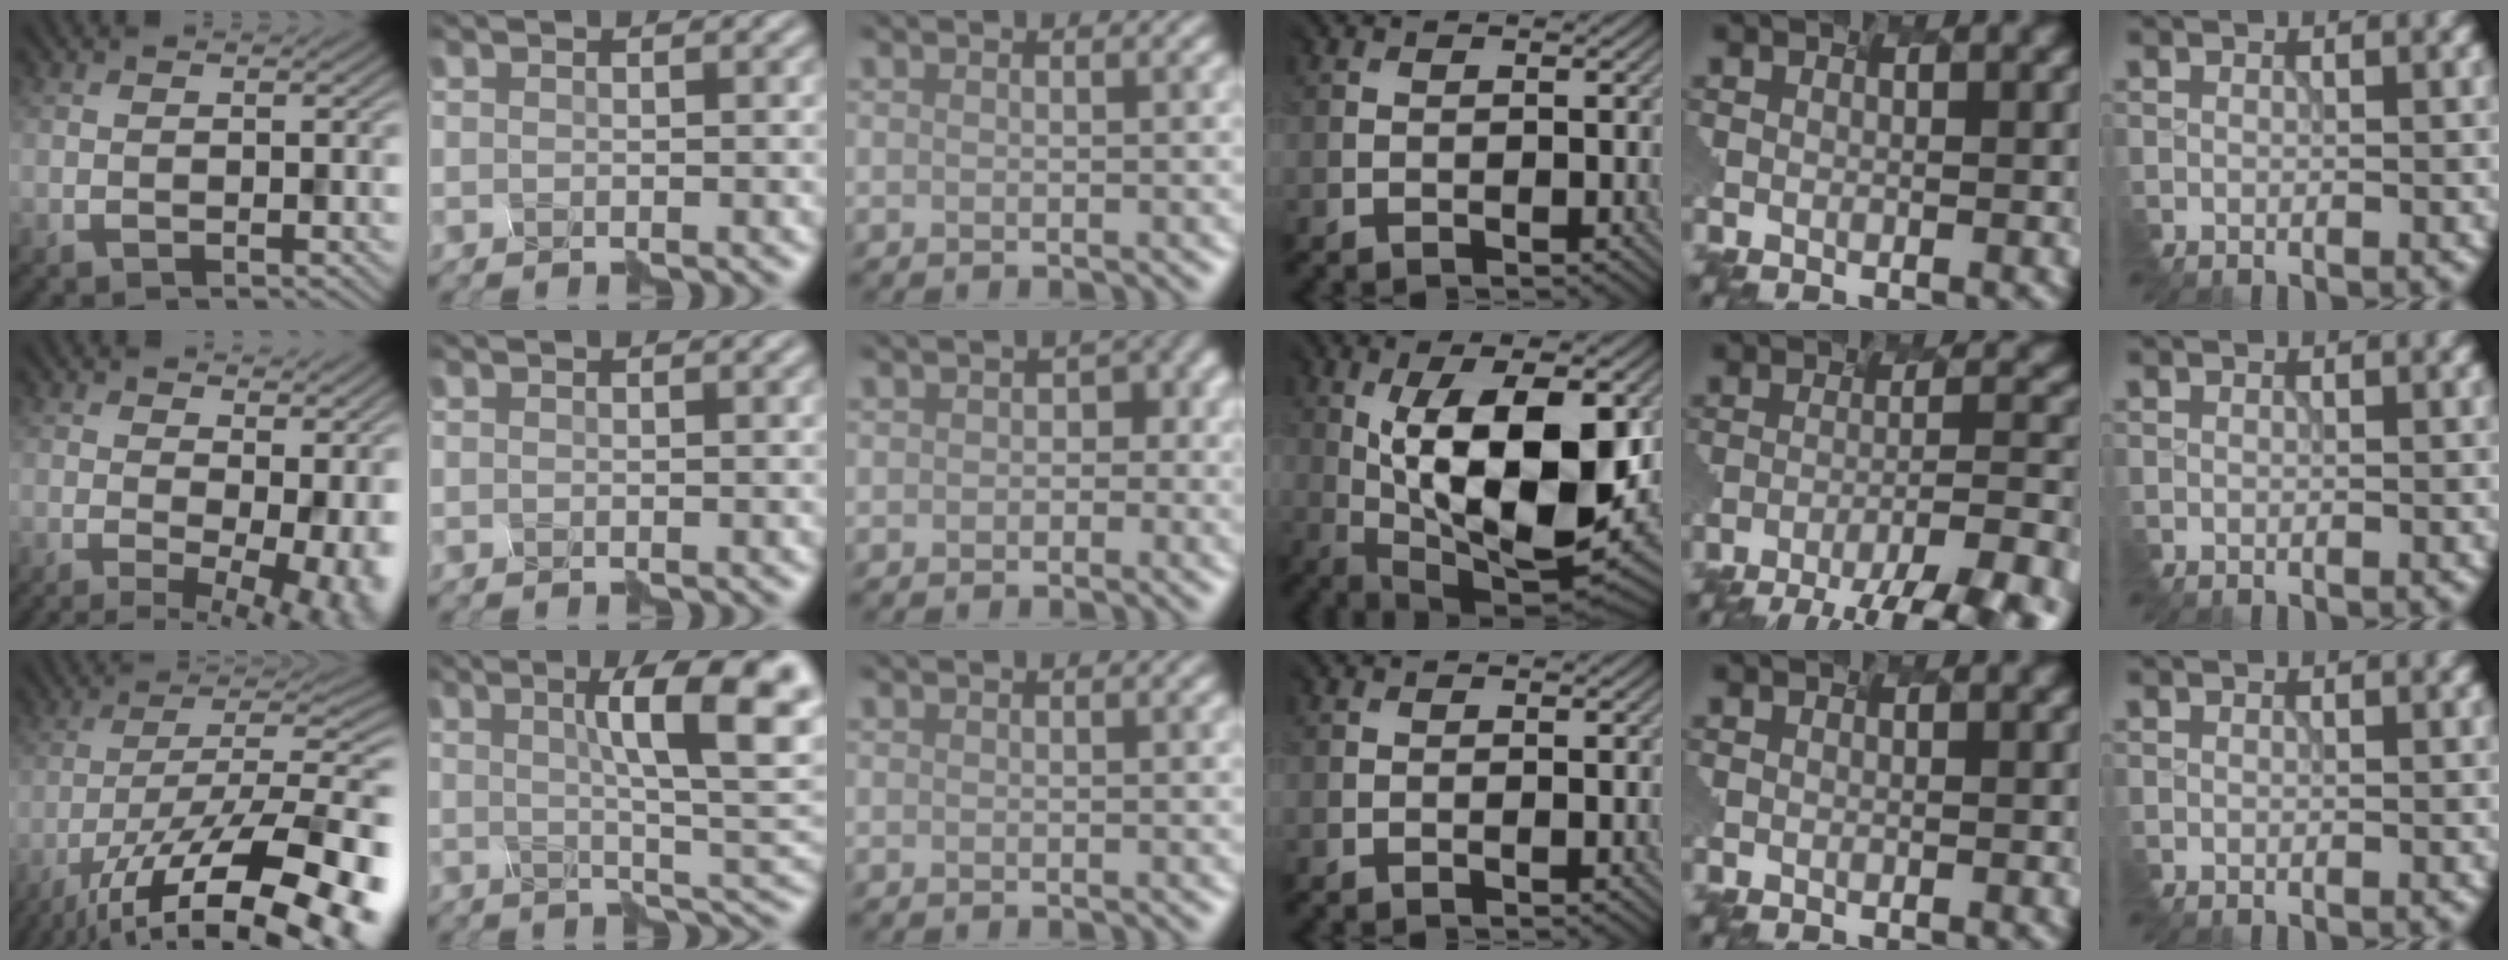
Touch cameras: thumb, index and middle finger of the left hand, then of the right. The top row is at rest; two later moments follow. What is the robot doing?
{"motion": "assemble", "object": "spray bottle"}